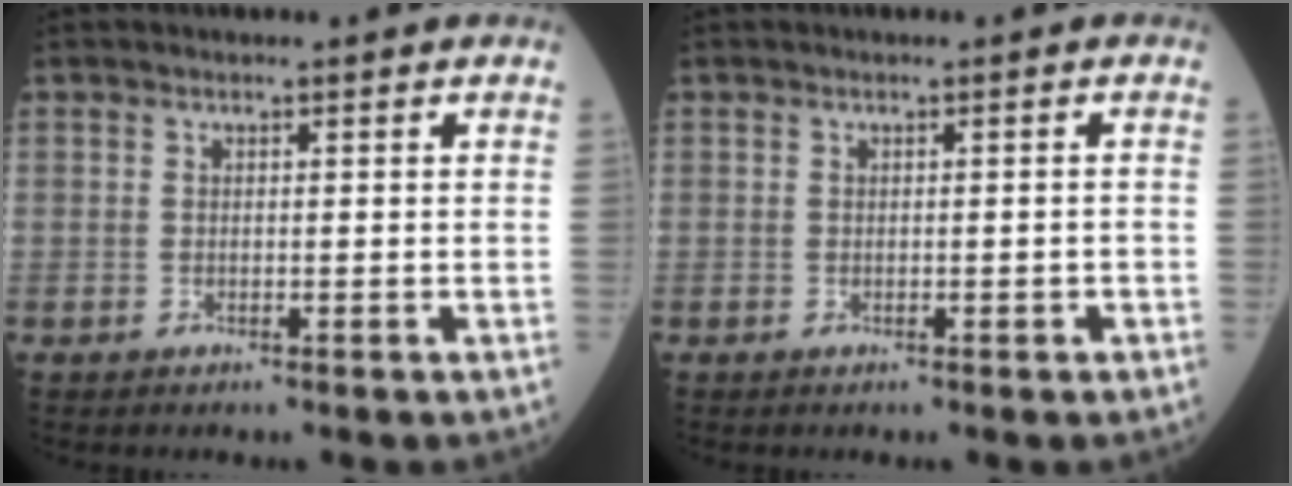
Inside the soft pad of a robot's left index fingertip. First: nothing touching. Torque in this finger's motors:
{"motor_torque": [-0.29, 0.19, -0.02, -0.01]}